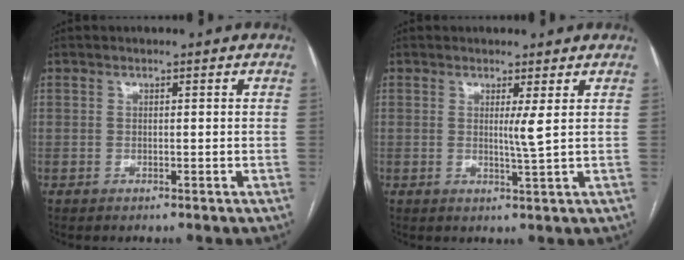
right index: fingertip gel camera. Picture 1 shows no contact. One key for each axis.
{"total": 2.3, "fx": 0.7, "fy": -0.6, "fz": 2.1, "tx": -0.038, "ty": -0.009, "tz": 0.014}